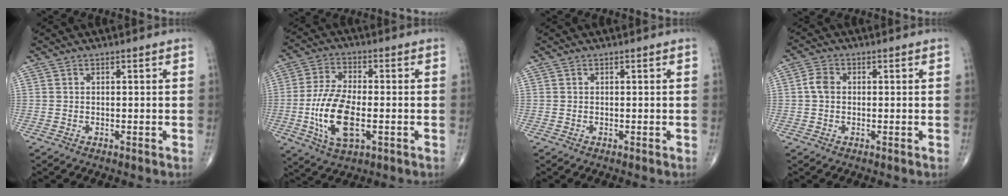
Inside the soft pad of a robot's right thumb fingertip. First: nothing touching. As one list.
[{"total": 12.9, "force": [-2.7, 5.8, 11.2], "torque": [-0.225, 0.004, -0.048]}, {"total": 0.0}, {"total": 3.0, "force": [0.0, 2.2, 2.0], "torque": [-0.039, 0.007, -0.005]}]